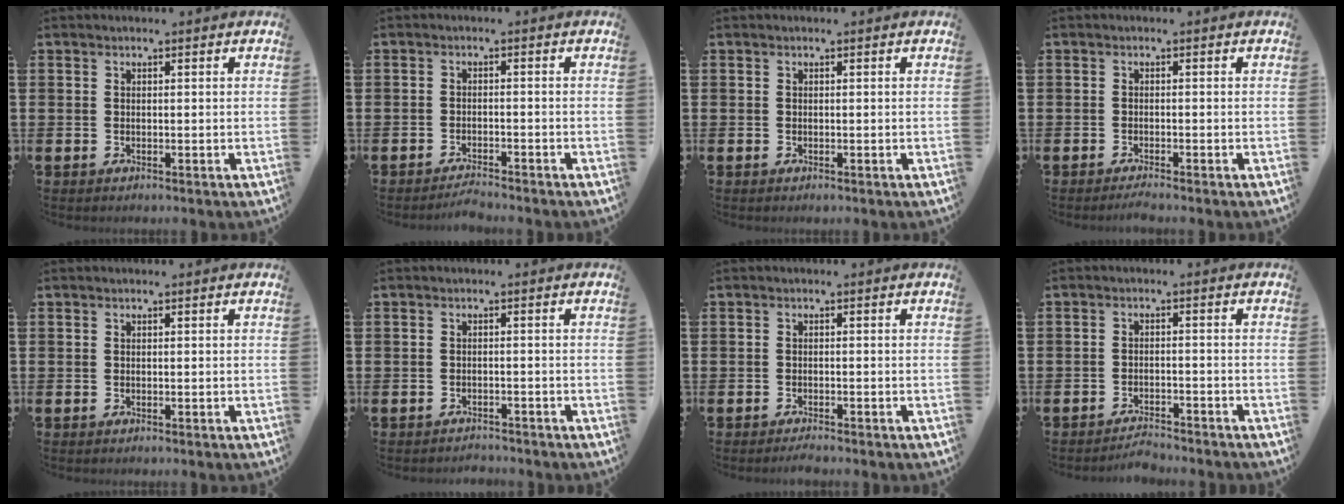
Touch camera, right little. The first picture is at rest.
{"total": 1.7, "force": [-1.7, 0.0, 0.3], "torque": [-0.008, 0.004, -0.033]}
{"total": 0.0}
{"total": 1.0, "force": [-0.8, 0.0, 0.5], "torque": [-0.009, -0.002, -0.016]}
{"total": 0.0}
{"total": 1.2, "force": [-1.2, 0.1, -0.2], "torque": [-0.001, 0.004, -0.027]}
{"total": 0.9, "force": [-0.8, 0.0, 0.3], "torque": [-0.008, -0.002, -0.016]}
{"total": 2.2, "force": [-2.2, 0.1, 0.2], "torque": [-0.009, 0.004, -0.045]}